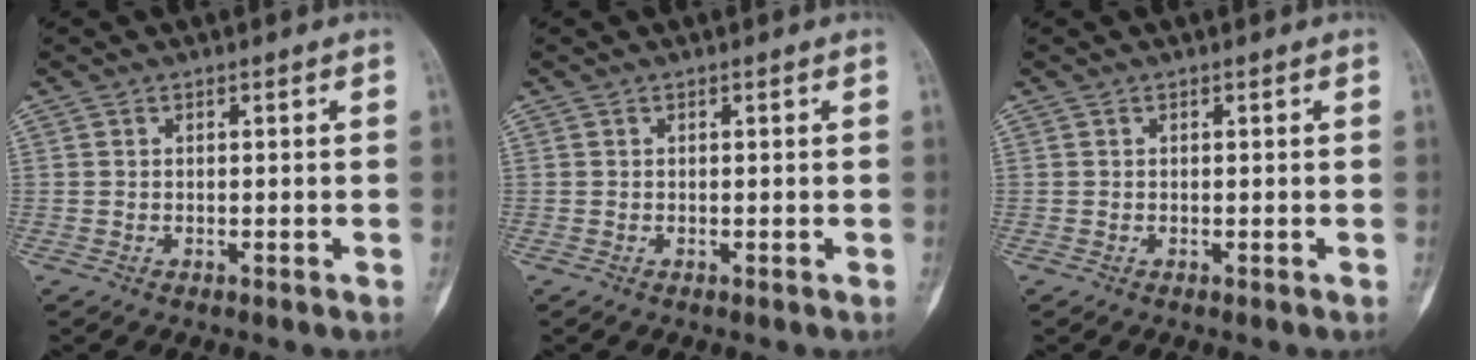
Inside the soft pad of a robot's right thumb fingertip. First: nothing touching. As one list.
[{"total": 0.0}, {"total": 0.0}]